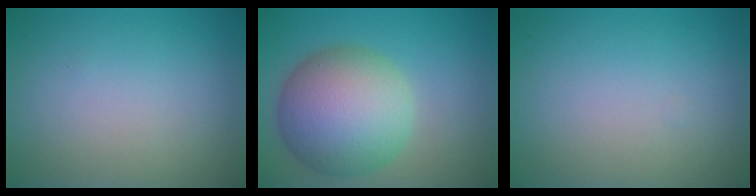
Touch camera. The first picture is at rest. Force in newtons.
{"total": 10.0, "press": 10.0, "slide": 0.2}
{"total": 0.0}